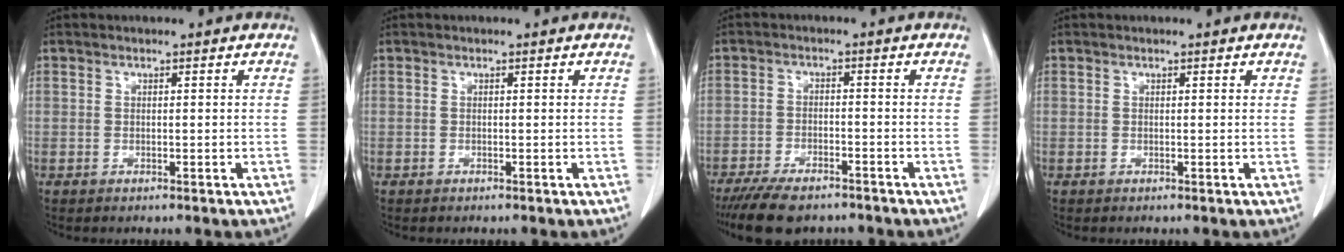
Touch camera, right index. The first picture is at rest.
{"total": 0.0}
{"total": 8.5, "force": [-6.8, 2.8, 4.3], "torque": [-0.070, -0.012, -0.110]}
{"total": 0.0}